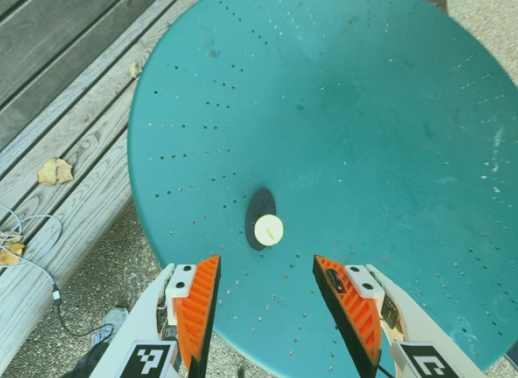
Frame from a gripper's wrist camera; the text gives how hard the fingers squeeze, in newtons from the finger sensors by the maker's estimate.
{"total": 0.6, "left": 0.5, "right": 0.7}